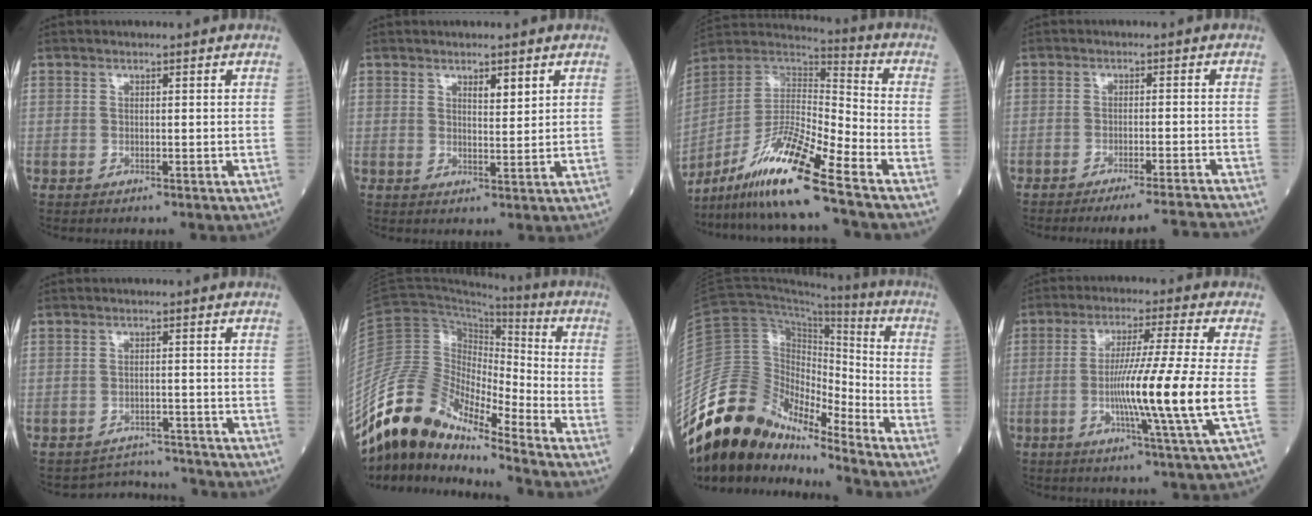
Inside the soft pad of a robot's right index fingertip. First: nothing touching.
{"total": 2.5, "force": [1.5, 0.6, 1.9], "torque": [-0.034, -0.002, 0.025]}
{"total": 15.0, "force": [-10.6, -0.3, 10.5], "torque": [-0.202, 0.002, -0.196]}
{"total": 9.0, "force": [-8.5, -1.8, 2.1], "torque": [-0.011, -0.011, -0.122]}
{"total": 4.8, "force": [-4.5, 0.8, -1.2], "torque": [0.015, 0.016, -0.062]}
{"total": 13.2, "force": [-11.5, 3.2, 5.6], "torque": [-0.113, 0.048, -0.217]}
{"total": 18.0, "force": [-15.2, 6.2, 7.3], "torque": [-0.113, 0.048, -0.271]}
{"total": 13.0, "force": [-2.1, -2.4, 12.6], "torque": [-0.226, -0.022, -0.041]}